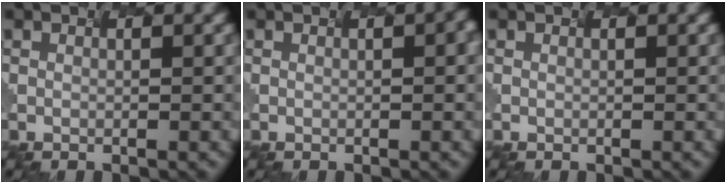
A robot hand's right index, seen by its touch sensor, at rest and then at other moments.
{"total": 1.9, "force": [0.5, 0.6, 1.7], "torque": [-0.012, 0.016, 0.007]}
{"total": 0.0}